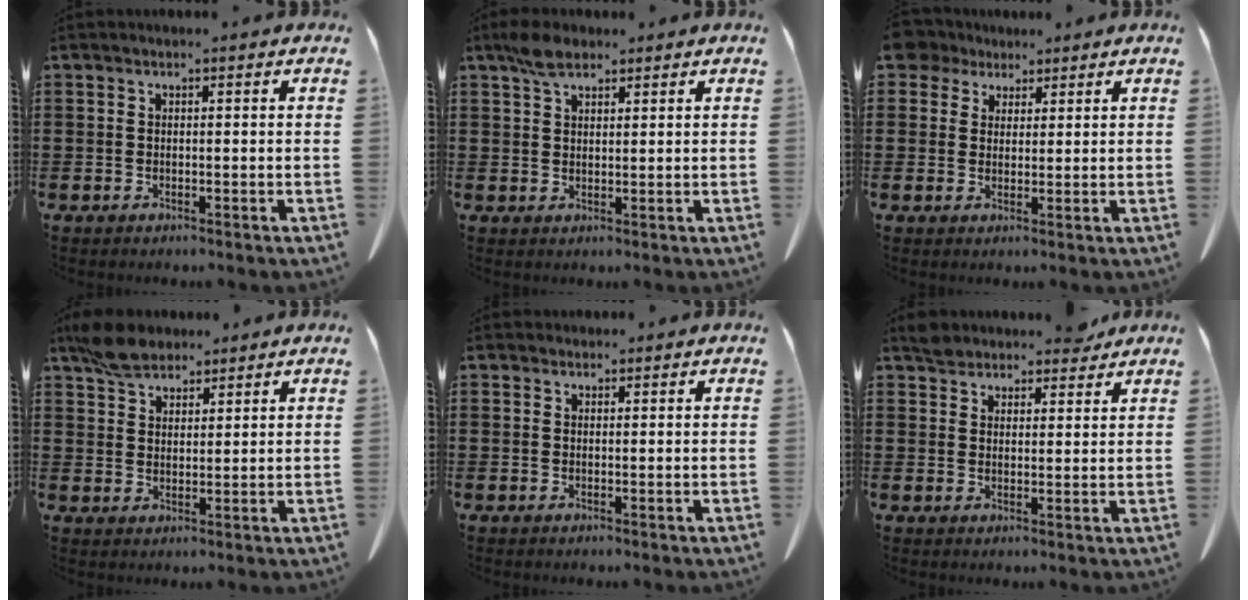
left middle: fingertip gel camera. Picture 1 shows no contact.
{"total": 3.9, "force": [2.8, 1.6, 2.2], "torque": [-0.050, 0.006, 0.052]}
{"total": 4.3, "force": [3.2, 2.7, 1.0], "torque": [-0.030, 0.008, 0.060]}
{"total": 5.6, "force": [4.6, 2.5, 2.0], "torque": [-0.047, -0.002, 0.087]}
{"total": 1.0, "force": [0.9, 0.4, 0.1], "torque": [-0.004, 0.000, 0.019]}
{"total": 4.8, "force": [4.5, 1.5, 1.0], "torque": [-0.025, -0.009, 0.086]}